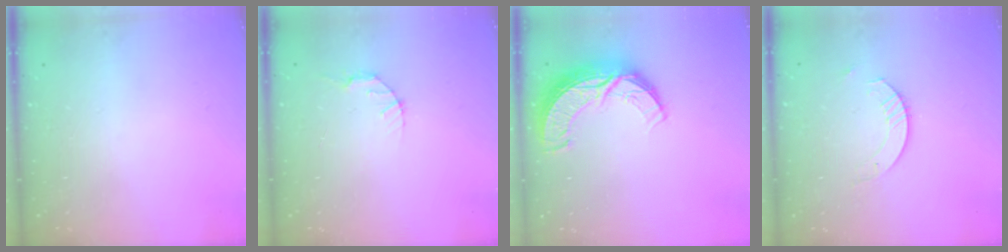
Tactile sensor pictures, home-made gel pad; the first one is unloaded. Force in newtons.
{"total": 2.8, "press": 2.8, "slide": 0.4}
{"total": 11.4, "press": 11.4, "slide": 0.8}
{"total": 4.1, "press": 4.1, "slide": 0.4}